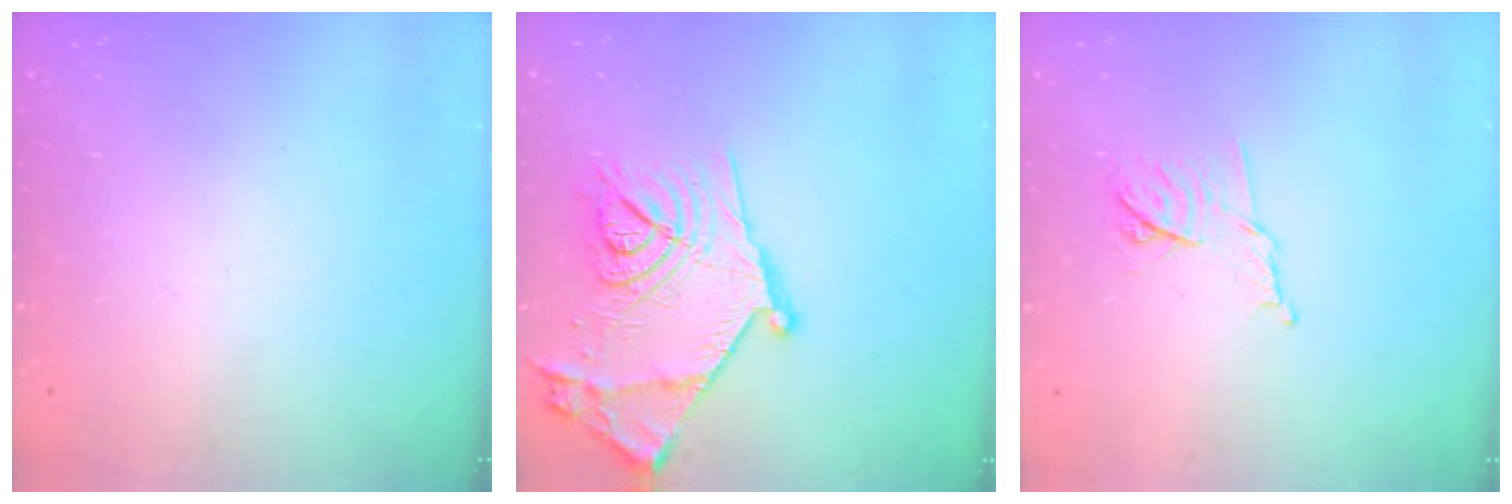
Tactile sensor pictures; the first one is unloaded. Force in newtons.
{"total": 22.3, "press": 22.3, "slide": 1.1}
{"total": 9.4, "press": 9.4, "slide": 0.7}